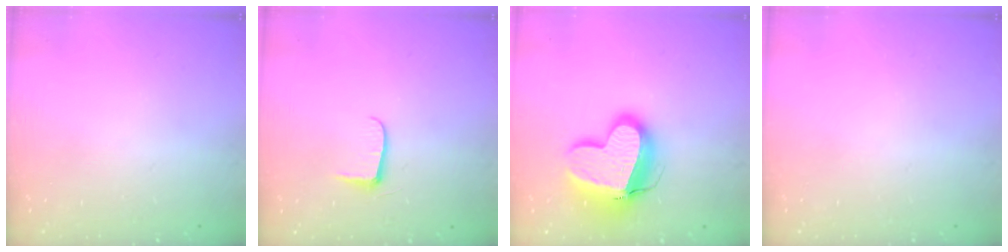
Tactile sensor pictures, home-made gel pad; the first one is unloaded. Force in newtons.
{"total": 5.8, "press": 5.8, "slide": 0.9}
{"total": 15.5, "press": 15.3, "slide": 2.2}
{"total": 0.0}